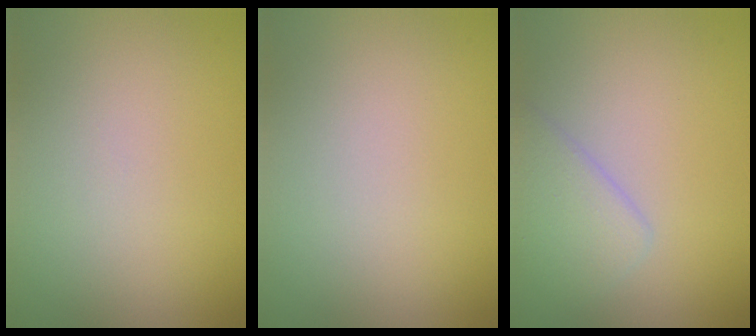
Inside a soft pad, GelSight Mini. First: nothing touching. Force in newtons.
{"total": 0.0}
{"total": 2.6, "press": 2.6, "slide": 0.1}